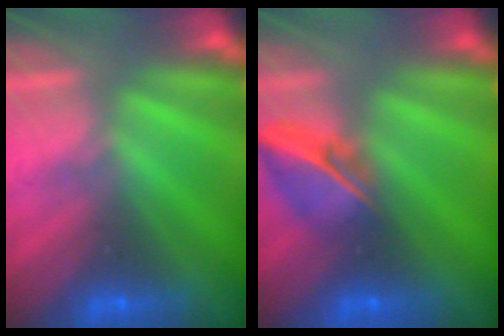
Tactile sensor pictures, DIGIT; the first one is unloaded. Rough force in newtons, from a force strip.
{"total": 5.8}